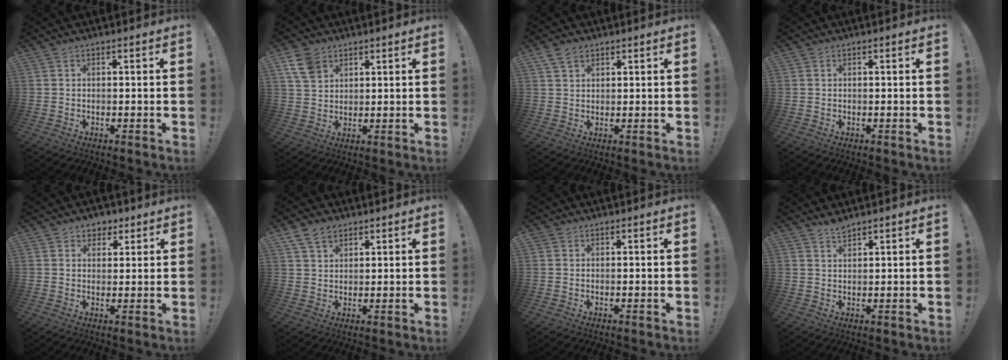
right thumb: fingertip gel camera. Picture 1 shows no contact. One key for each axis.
{"total": 8.0, "fx": 4.7, "fy": 5.3, "fz": 3.8, "tx": -0.070, "ty": -0.017, "tz": 0.092}
{"total": 4.0, "fx": 2.5, "fy": 2.5, "fz": 1.8, "tx": -0.028, "ty": -0.007, "tz": 0.045}
{"total": 0.0}
{"total": 4.6, "fx": 2.6, "fy": 3.7, "fz": 0.7, "tx": 0.000, "ty": -0.014, "tz": 0.049}
{"total": 6.2, "fx": 4.0, "fy": 4.0, "fz": 2.4, "tx": -0.039, "ty": -0.015, "tz": 0.077}
{"total": 0.8, "fx": 0.5, "fy": 0.6, "fz": 0.1, "tx": 0.002, "ty": 0.000, "tz": 0.009}
{"total": 2.7, "fx": 2.5, "fy": 0.5, "fz": 0.8, "tx": -0.006, "ty": -0.016, "tz": 0.042}